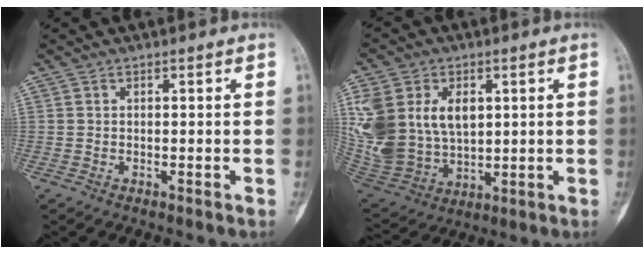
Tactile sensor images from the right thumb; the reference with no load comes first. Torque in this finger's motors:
{"motor_torque": [0.43, 0.87, 1.37, 0.47, 0.17]}